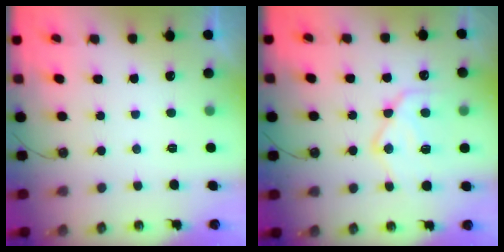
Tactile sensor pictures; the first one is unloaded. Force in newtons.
{"total": 15.6, "press": 15.5, "slide": 1.3}